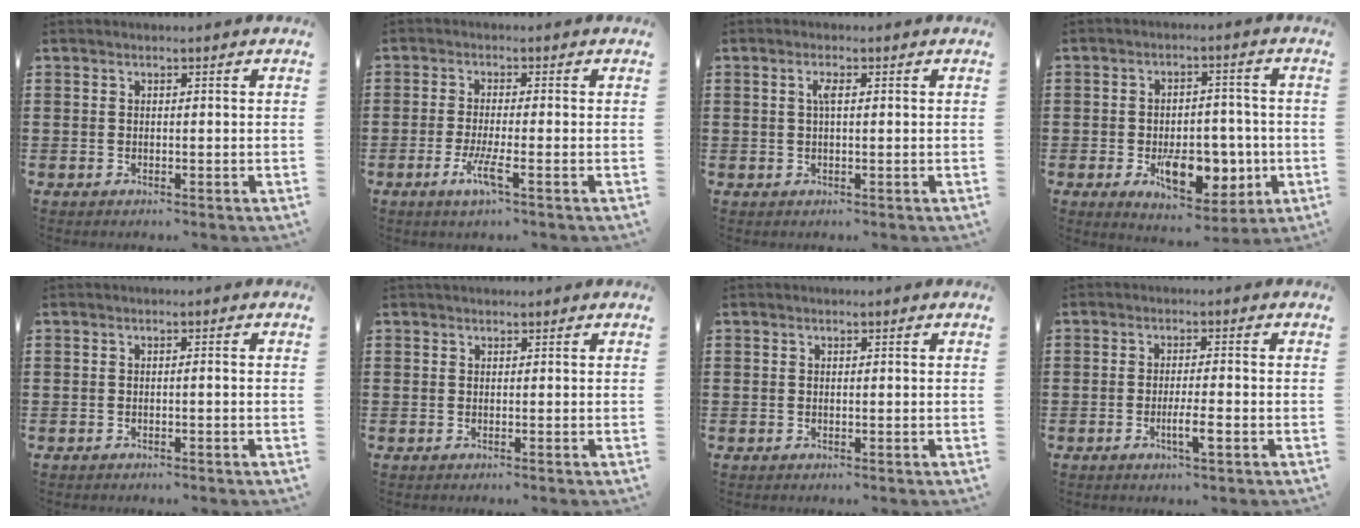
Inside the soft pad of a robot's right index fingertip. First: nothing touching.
{"total": 4.6, "force": [-2.2, 0.4, 4.0], "torque": [-0.087, -0.015, -0.043]}
{"total": 2.0, "force": [0.4, 0.5, 1.8], "torque": [-0.037, 0.004, 0.005]}
{"total": 10.4, "force": [-3.1, 6.1, 7.9], "torque": [-0.125, 0.001, -0.049]}
{"total": 0.6, "force": [-0.6, 0.0, 0.3], "torque": [-0.007, -0.002, -0.011]}
{"total": 0.0}
{"total": 0.0}
{"total": 3.6, "force": [-1.5, 0.1, 3.2], "torque": [-0.055, -0.005, -0.027]}